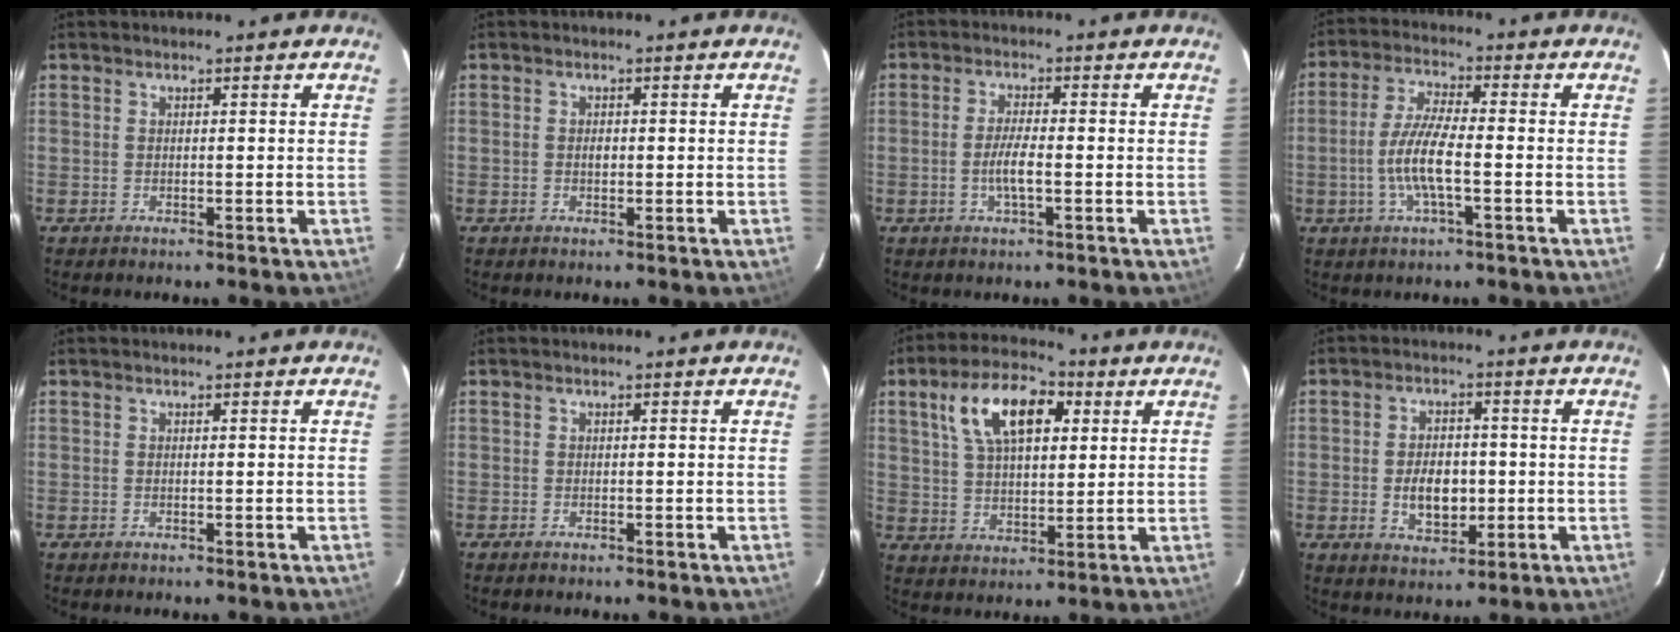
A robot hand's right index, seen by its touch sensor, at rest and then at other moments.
{"total": 1.0, "force": [-0.1, 0.7, 0.7], "torque": [-0.011, 0.002, -0.003]}
{"total": 4.2, "force": [-1.2, 0.6, 3.9], "torque": [-0.076, -0.002, -0.022]}
{"total": 8.1, "force": [-2.1, 1.3, 7.7], "torque": [-0.159, 0.001, -0.042]}
{"total": 0.0}
{"total": 0.5, "force": [-0.5, 0.2, 0.1], "torque": [-0.004, -0.002, -0.009]}
{"total": 13.6, "force": [5.3, 6.9, 10.5], "torque": [-0.191, 0.033, 0.095]}
{"total": 7.3, "force": [-1.1, 4.6, 5.6], "torque": [-0.106, 0.003, -0.010]}